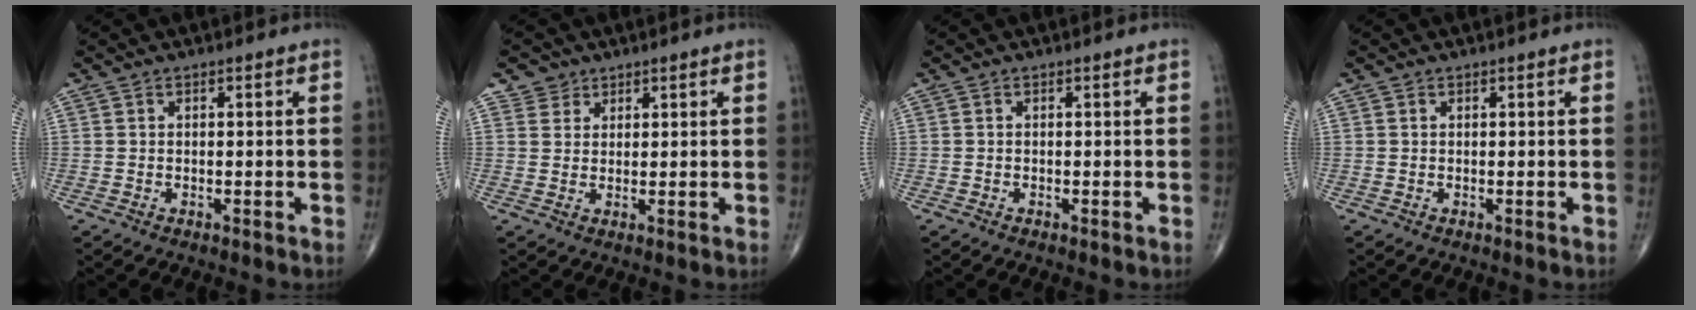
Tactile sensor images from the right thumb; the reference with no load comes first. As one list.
[{"total": 2.6, "force": [1.6, 2.1, 0.0], "torque": [0.020, -0.007, 0.018]}, {"total": 0.0}, {"total": 0.0}]